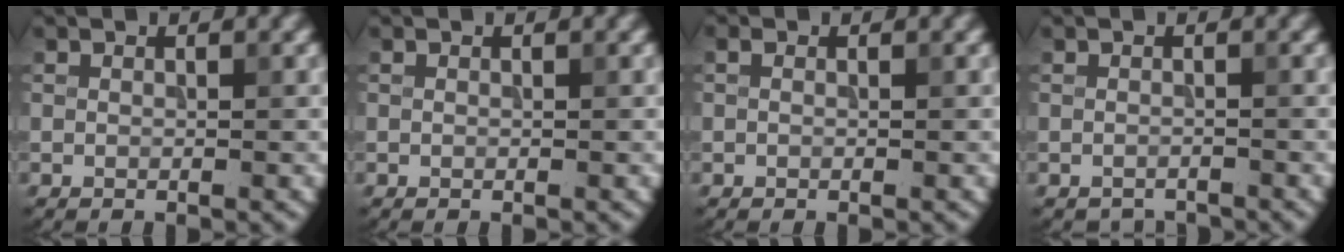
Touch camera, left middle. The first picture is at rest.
{"total": 0.0}
{"total": 0.7, "force": [0.1, 0.4, 0.5], "torque": [-0.012, -0.002, 0.001]}
{"total": 1.6, "force": [-1.6, 0.2, -0.1], "torque": [0.003, -0.004, -0.024]}